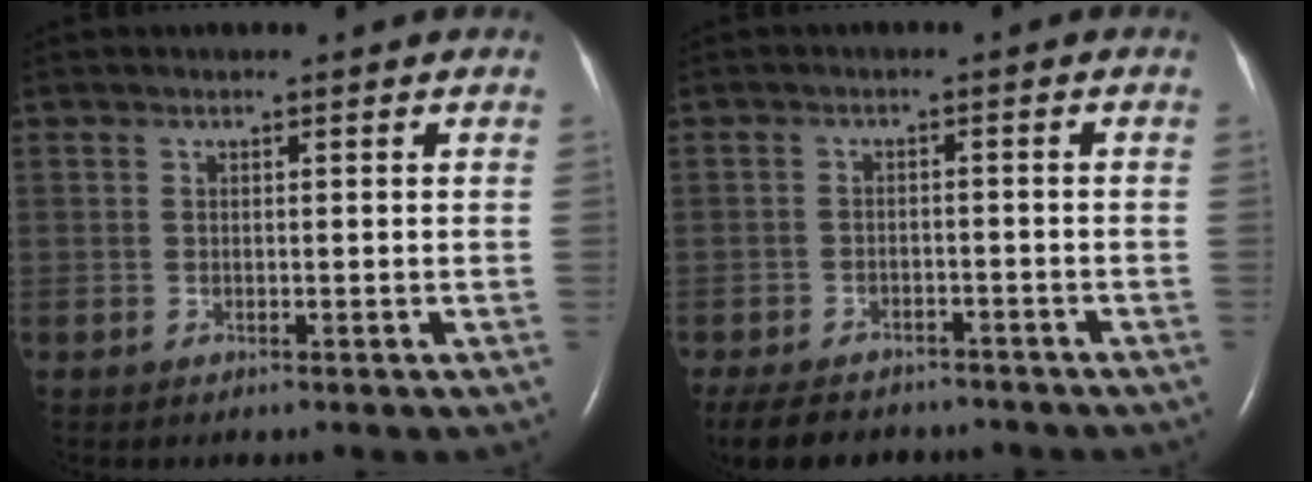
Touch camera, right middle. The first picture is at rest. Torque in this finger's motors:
{"motor_torque": [0.14, -0.17, 0.12, 0.07]}